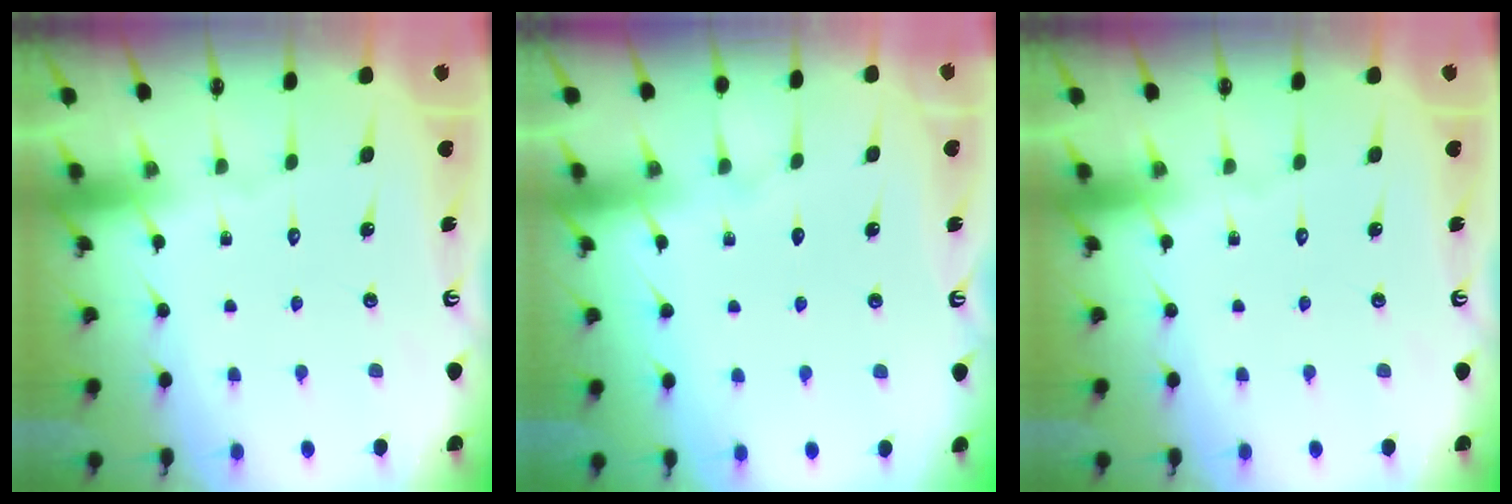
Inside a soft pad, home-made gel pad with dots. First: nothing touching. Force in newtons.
{"total": 3.4, "press": 3.3, "slide": 0.6}
{"total": 0.0}